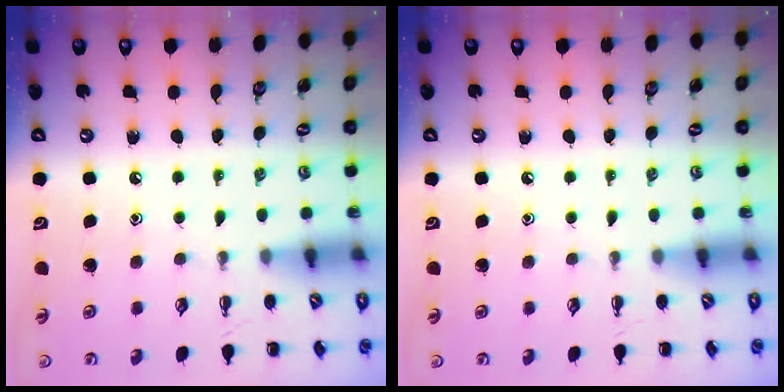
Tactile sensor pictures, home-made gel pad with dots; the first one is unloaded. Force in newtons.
{"total": 0.0}